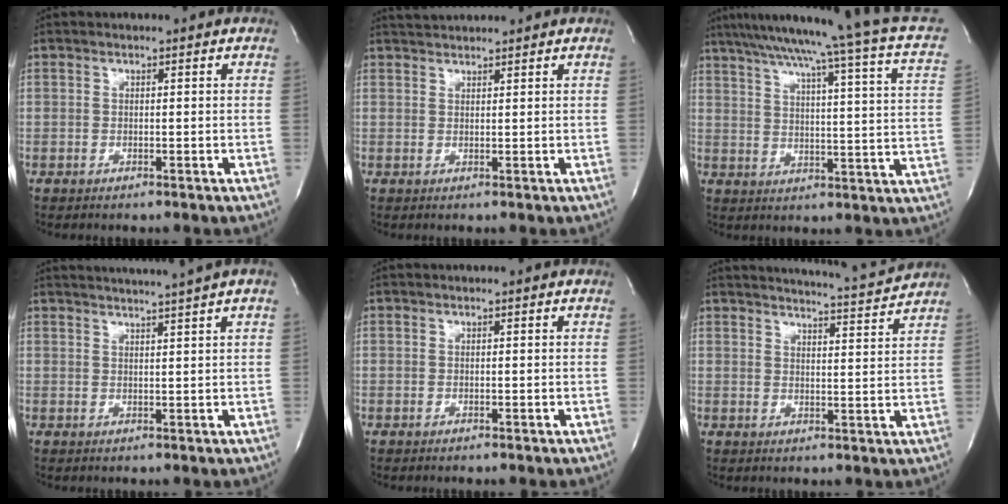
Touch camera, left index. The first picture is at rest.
{"total": 3.0, "force": [3.0, 0.0, 0.4], "torque": [-0.011, 0.024, 0.058]}
{"total": 25.1, "force": [20.0, -1.4, 15.0], "torque": [-0.241, -0.031, 0.254]}
{"total": 7.4, "force": [6.3, -1.8, 3.4], "torque": [-0.047, 0.005, 0.079]}
{"total": 0.0}
{"total": 9.1, "force": [8.9, -1.4, 1.3], "torque": [-0.032, -0.025, 0.118]}